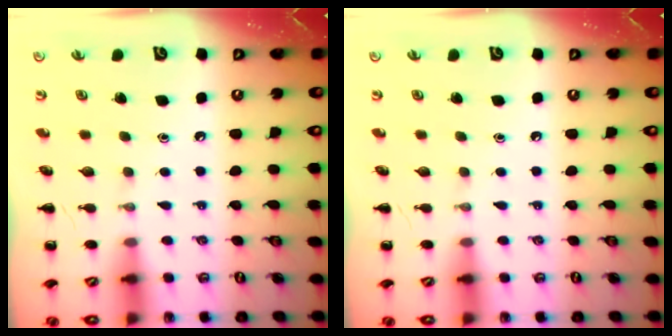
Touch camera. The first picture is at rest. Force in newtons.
{"total": 0.0}